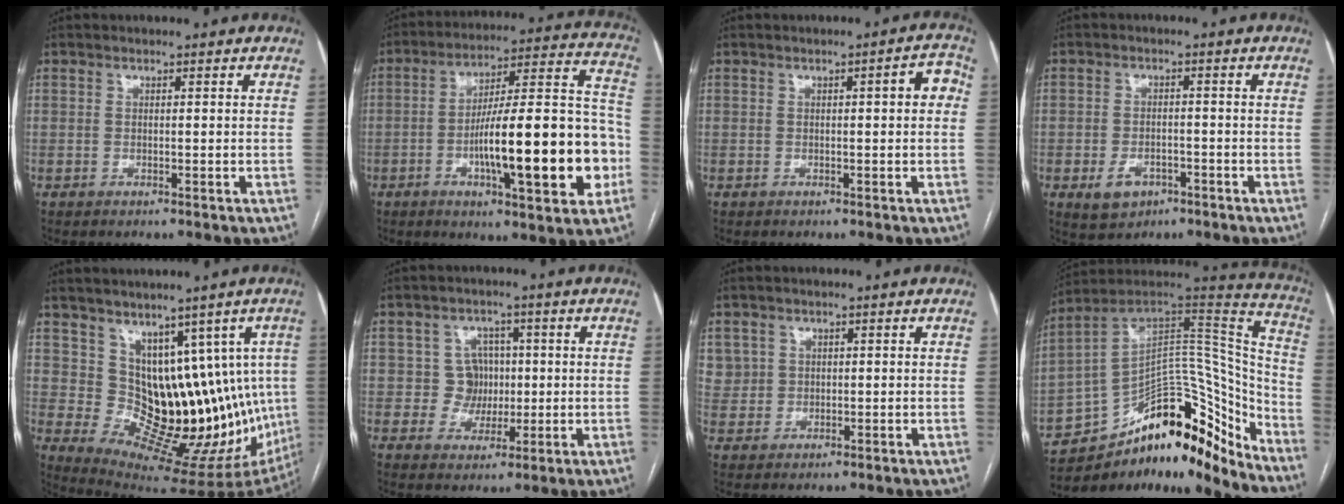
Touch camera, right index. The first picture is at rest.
{"total": 22.5, "force": [-5.5, 4.0, 21.5], "torque": [-0.281, 0.027, -0.076]}
{"total": 3.6, "force": [0.5, 0.8, 3.5], "torque": [-0.038, 0.016, 0.003]}
{"total": 4.5, "force": [-2.2, 3.3, 2.3], "torque": [-0.040, 0.002, -0.025]}
{"total": 14.3, "force": [3.9, 8.5, 10.8], "torque": [-0.130, 0.022, 0.089]}
{"total": 5.0, "force": [0.5, 4.9, 0.8], "torque": [-0.002, 0.017, 0.012]}
{"total": 3.5, "force": [1.6, 3.2, -0.1], "torque": [0.018, 0.010, 0.030]}
{"total": 24.0, "force": [-17.9, 8.6, 13.5], "torque": [-0.151, 0.071, -0.269]}